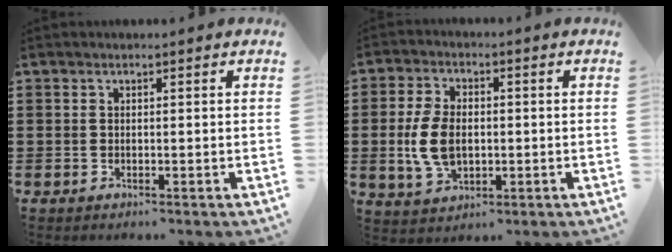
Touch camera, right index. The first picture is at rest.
{"total": 7.5, "force": [-0.5, 4.7, 5.8], "torque": [-0.144, 0.002, -0.015]}